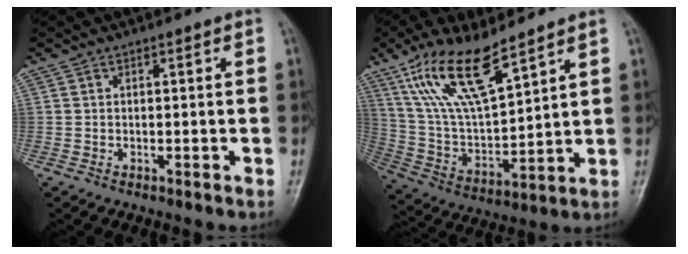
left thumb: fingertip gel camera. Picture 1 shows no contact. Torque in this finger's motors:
{"motor_torque": [0.55, 0.58, 1.46, -1.31, 0.40]}